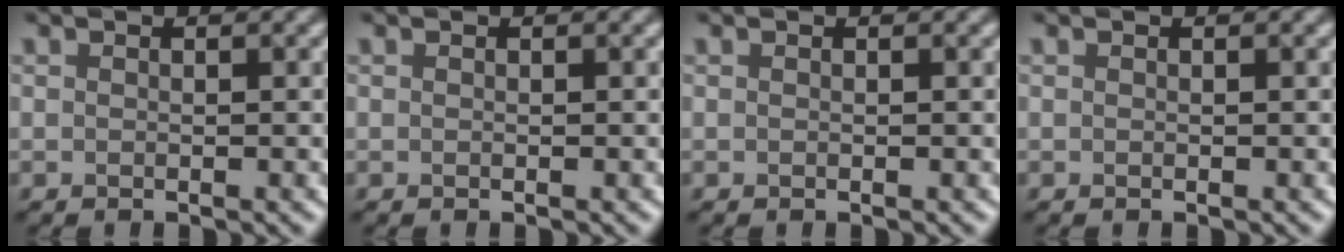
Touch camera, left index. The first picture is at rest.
{"total": 0.0}
{"total": 0.0}
{"total": 0.0}